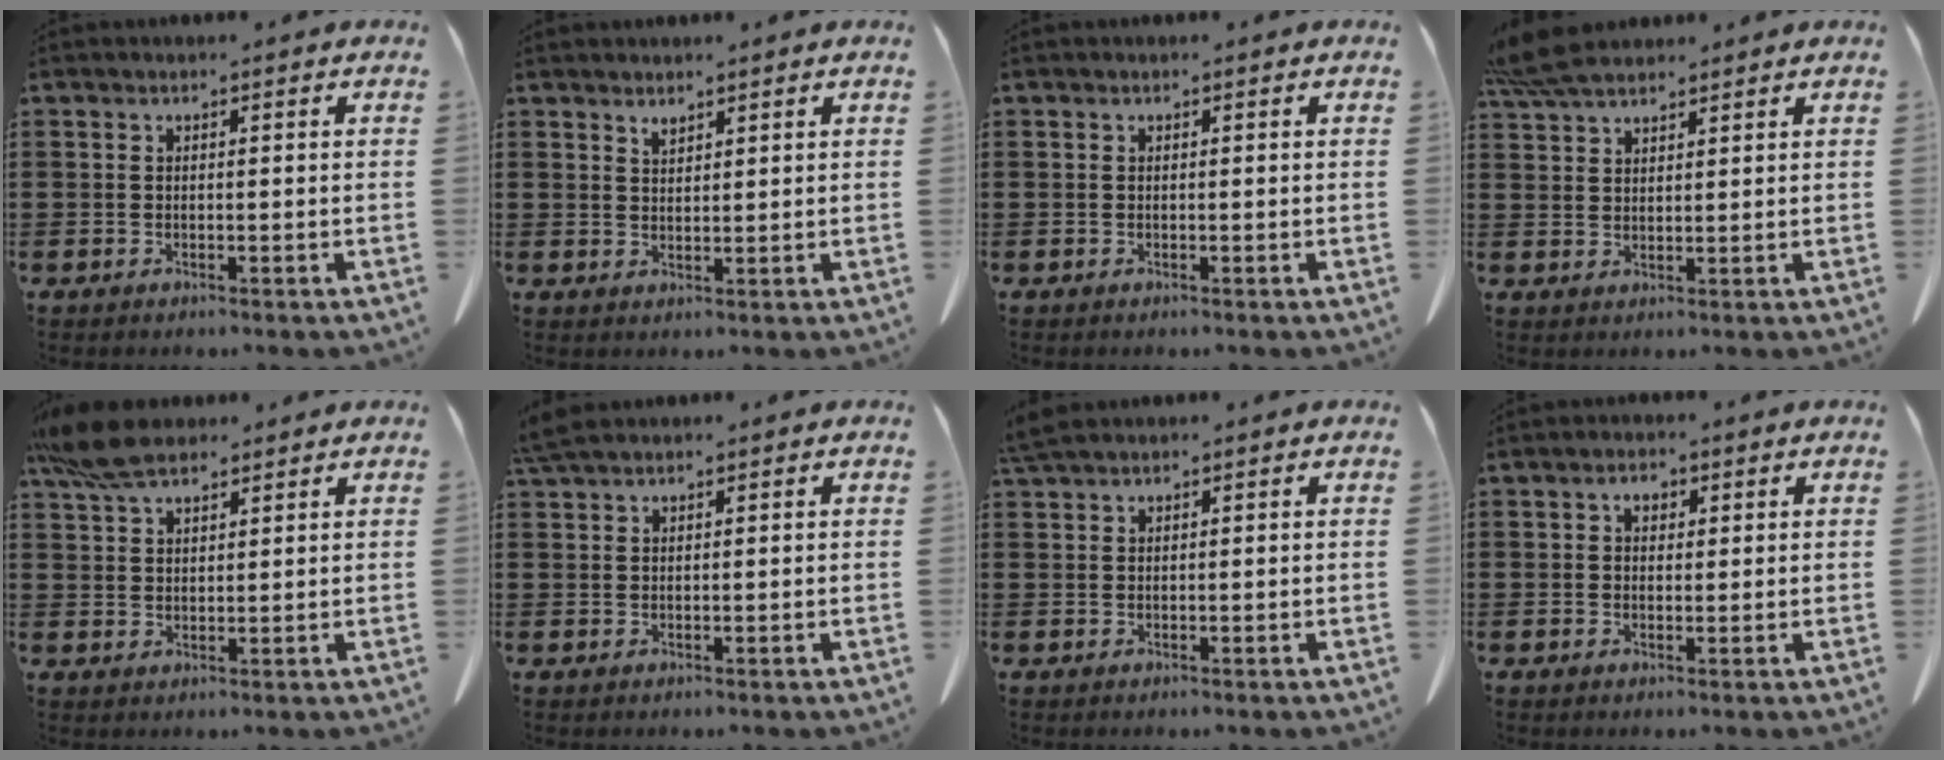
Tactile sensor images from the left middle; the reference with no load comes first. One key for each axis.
{"total": 1.6, "fx": 1.5, "fy": 0.3, "fz": 0.4, "tx": -0.011, "ty": -0.002, "tz": 0.030}
{"total": 0.0}
{"total": 6.0, "fx": 5.1, "fy": 1.4, "fz": 2.8, "tx": -0.070, "ty": -0.007, "tz": 0.099}
{"total": 7.2, "fx": 5.6, "fy": 2.4, "fz": 3.9, "tx": -0.092, "ty": -0.003, "tz": 0.107}
{"total": 2.5, "fx": 2.0, "fy": 0.3, "fz": 1.4, "tx": -0.033, "ty": 0.000, "tz": 0.040}
{"total": 2.2, "fx": 1.8, "fy": 0.2, "fz": 1.2, "tx": -0.028, "ty": -0.001, "tz": 0.037}
{"total": 2.1, "fx": 1.0, "fy": 1.3, "fz": 1.3, "tx": -0.022, "ty": 0.002, "tz": 0.016}